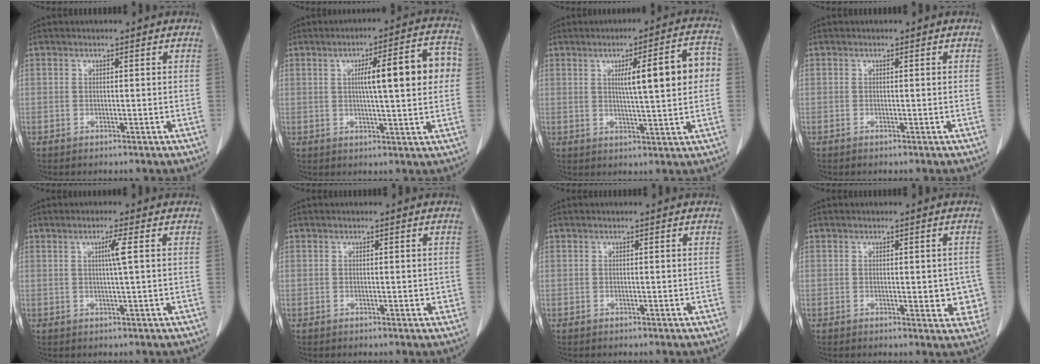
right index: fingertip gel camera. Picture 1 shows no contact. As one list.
[{"total": 11.8, "force": [1.6, 1.3, 11.6], "torque": [-0.154, 0.027, 0.021]}, {"total": 10.7, "force": [1.4, 0.9, 10.5], "torque": [-0.146, 0.019, 0.022]}, {"total": 0.0}, {"total": 2.7, "force": [0.6, -0.6, 2.5], "torque": [-0.045, -0.003, 0.011]}, {"total": 1.2, "force": [-0.1, 0.5, 1.1], "torque": [-0.013, -0.001, 0.000]}, {"total": 0.0}, {"total": 4.9, "force": [-0.6, 2.1, 4.3], "torque": [-0.032, -0.004, -0.006]}]